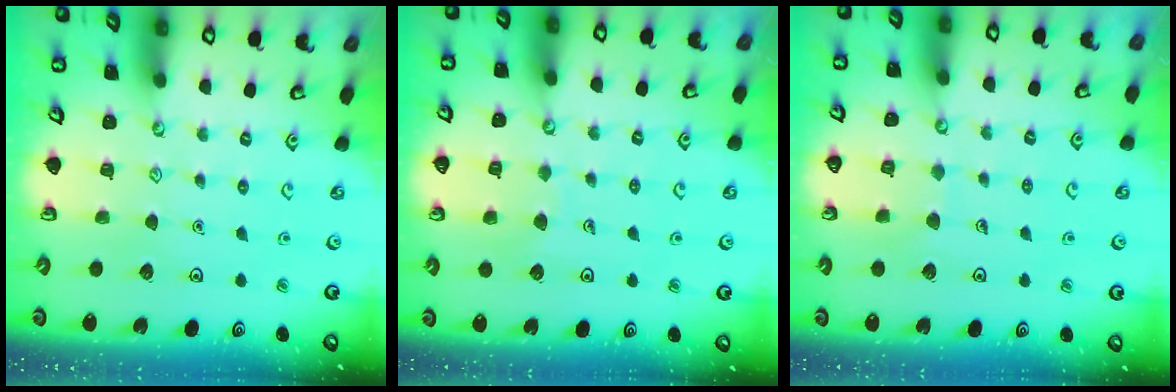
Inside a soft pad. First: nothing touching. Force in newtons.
{"total": 5.6, "press": 5.6, "slide": 0.2}
{"total": 6.4, "press": 6.4, "slide": 0.5}